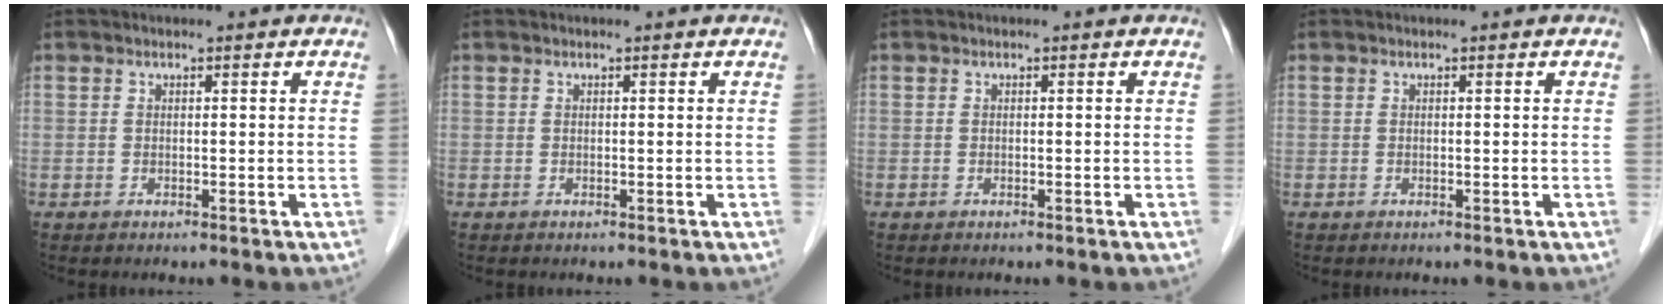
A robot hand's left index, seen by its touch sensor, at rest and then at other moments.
{"total": 0.0}
{"total": 0.0}
{"total": 0.0}